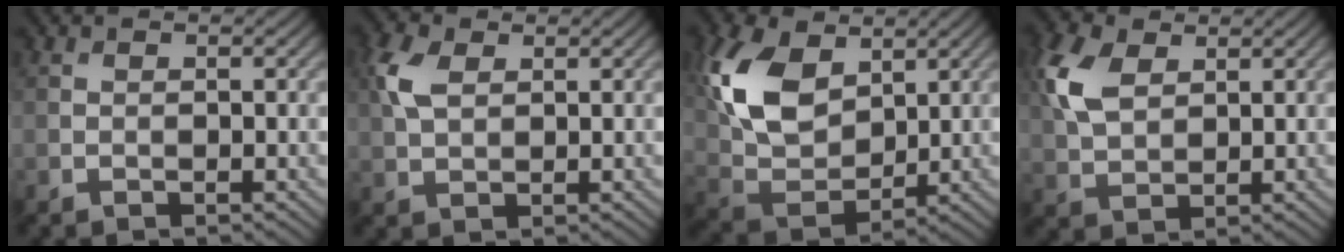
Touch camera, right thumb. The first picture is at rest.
{"total": 4.4, "force": [1.6, 2.7, 3.1], "torque": [-0.086, 0.008, 0.027]}
{"total": 12.1, "force": [4.5, 7.4, 8.3], "torque": [-0.211, 0.014, 0.088]}
{"total": 7.1, "force": [2.8, 4.3, 4.9], "torque": [-0.134, 0.011, 0.054]}